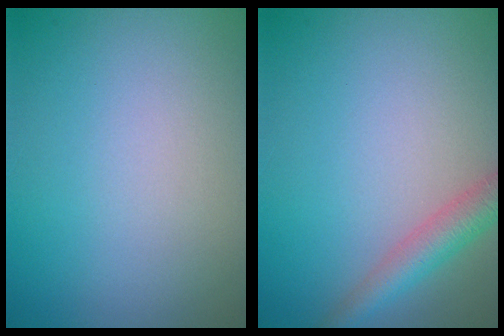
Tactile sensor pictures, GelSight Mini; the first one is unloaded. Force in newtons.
{"total": 3.3, "press": 3.3, "slide": 0.1}